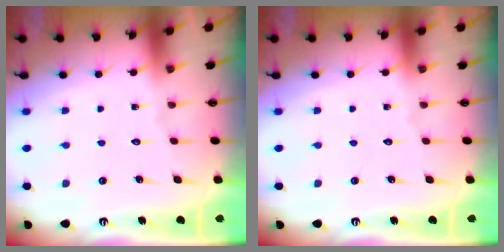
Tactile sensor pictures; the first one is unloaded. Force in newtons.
{"total": 0.0}